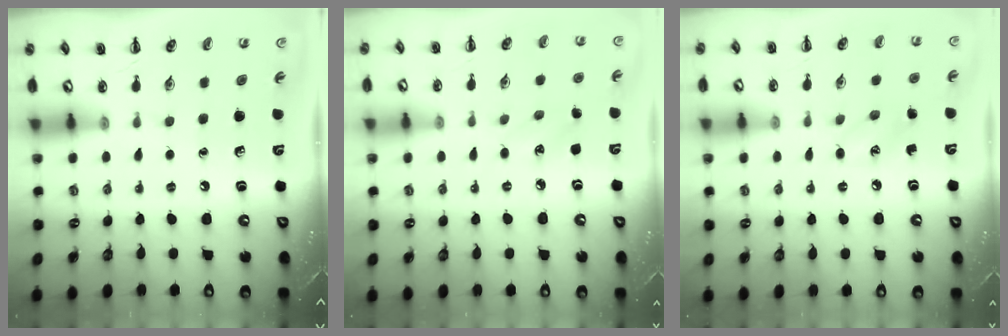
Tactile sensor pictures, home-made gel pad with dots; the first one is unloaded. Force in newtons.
{"total": 4.5, "press": 4.3, "slide": 1.2}
{"total": 7.0, "press": 6.7, "slide": 1.9}